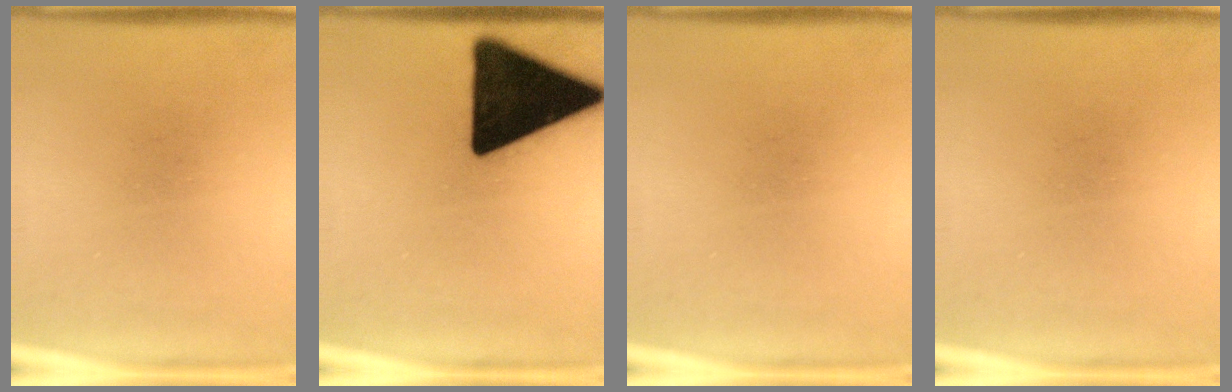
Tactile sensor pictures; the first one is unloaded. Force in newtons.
{"total": 19.8}
{"total": 0.0}
{"total": 0.0}